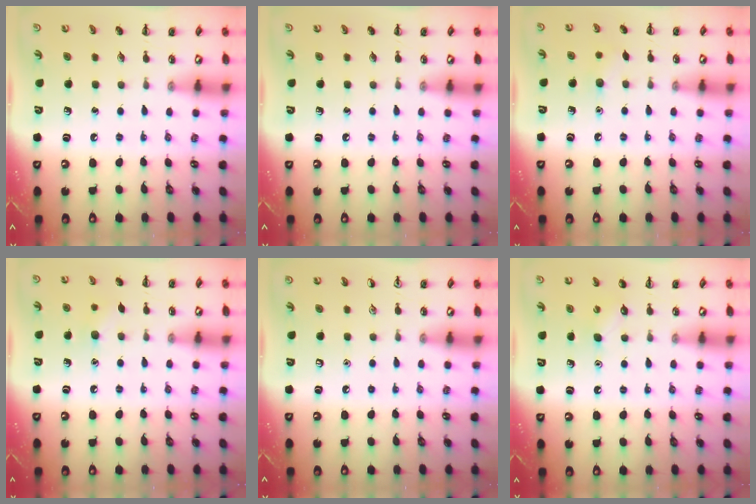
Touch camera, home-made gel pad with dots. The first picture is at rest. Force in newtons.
{"total": 0.0}
{"total": 5.4, "press": 5.2, "slide": 1.6}
{"total": 5.9, "press": 5.6, "slide": 1.6}
{"total": 0.0}
{"total": 2.8, "press": 2.7, "slide": 0.8}